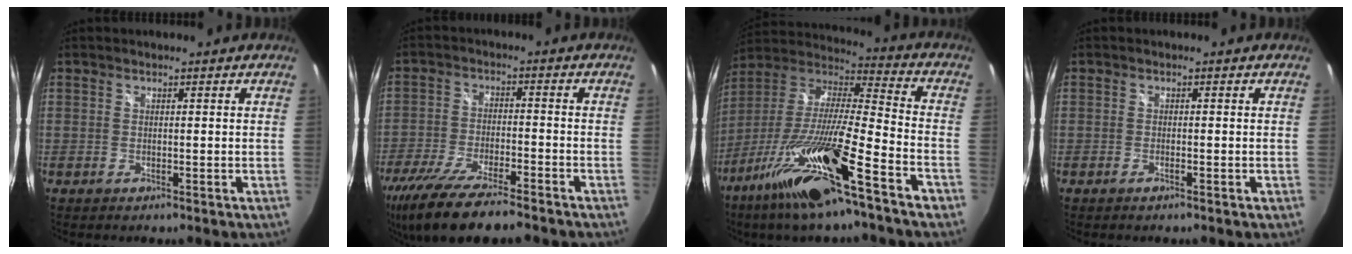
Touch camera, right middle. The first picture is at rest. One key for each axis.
{"total": 16.6, "fx": -13.4, "fy": 3.0, "fz": 9.3, "tx": -0.197, "ty": -0.042, "tz": -0.231}
{"total": 22.5, "fx": -14.0, "fy": 2.2, "fz": 17.5, "tx": -0.320, "ty": -0.035, "tz": -0.253}
{"total": 1.2, "fx": -0.7, "fy": -0.1, "fz": 0.9, "tx": -0.014, "ty": 0.000, "tz": -0.014}